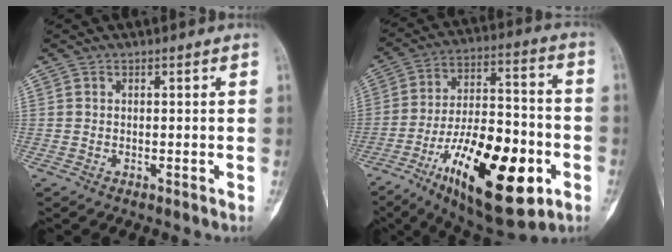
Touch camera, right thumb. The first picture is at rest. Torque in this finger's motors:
{"motor_torque": [0.66, 1.16, 1.43, -1.34, 0.18]}